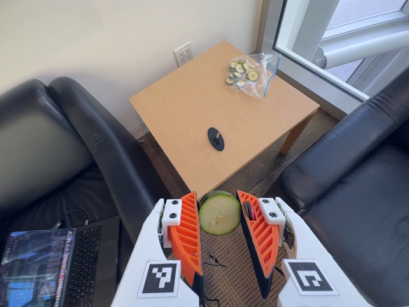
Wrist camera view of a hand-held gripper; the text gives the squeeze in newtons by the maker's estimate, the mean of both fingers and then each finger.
{"total": 8.4, "left": 8.3, "right": 8.5}